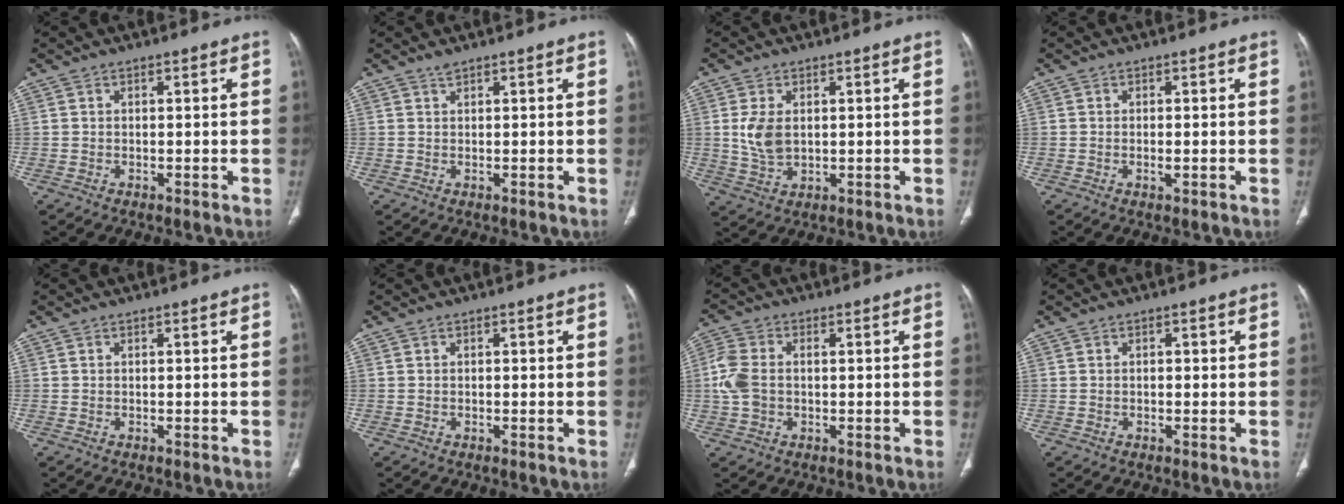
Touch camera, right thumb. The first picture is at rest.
{"total": 0.7, "force": [0.6, 0.1, 0.3], "torque": [-0.002, -0.002, 0.012]}
{"total": 5.9, "force": [0.9, 3.7, 4.6], "torque": [-0.094, -0.006, 0.025]}
{"total": 1.2, "force": [-0.3, 0.4, 1.1], "torque": [-0.018, -0.003, -0.006]}
{"total": 0.0}
{"total": 0.0}
{"total": 6.5, "force": [-0.2, 4.5, 4.6], "torque": [-0.121, 0.013, -0.006]}
{"total": 0.8, "force": [0.0, 0.5, 0.6], "torque": [-0.003, 0.001, -0.002]}